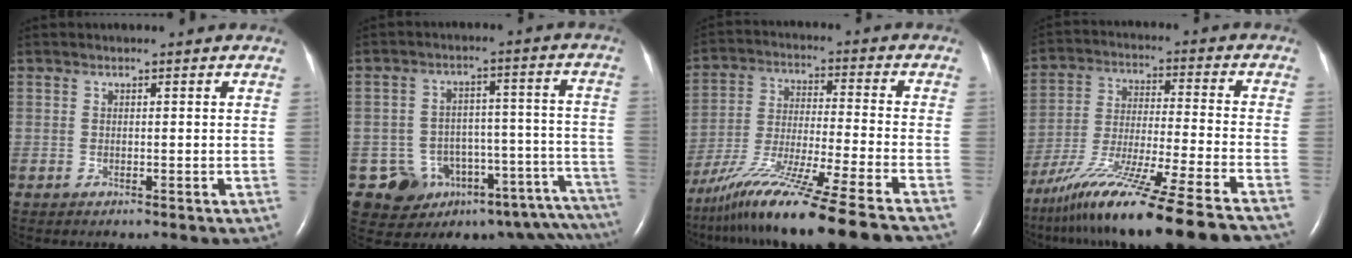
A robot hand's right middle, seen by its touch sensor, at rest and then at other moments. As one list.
[{"total": 16.3, "force": [-12.8, 8.1, 6.2], "torque": [-0.024, 0.076, -0.153]}, {"total": 19.8, "force": [-16.2, -2.2, 11.2], "torque": [-0.202, -0.056, -0.277]}, {"total": 22.2, "force": [-18.1, -1.5, 12.8], "torque": [-0.200, -0.061, -0.303]}]